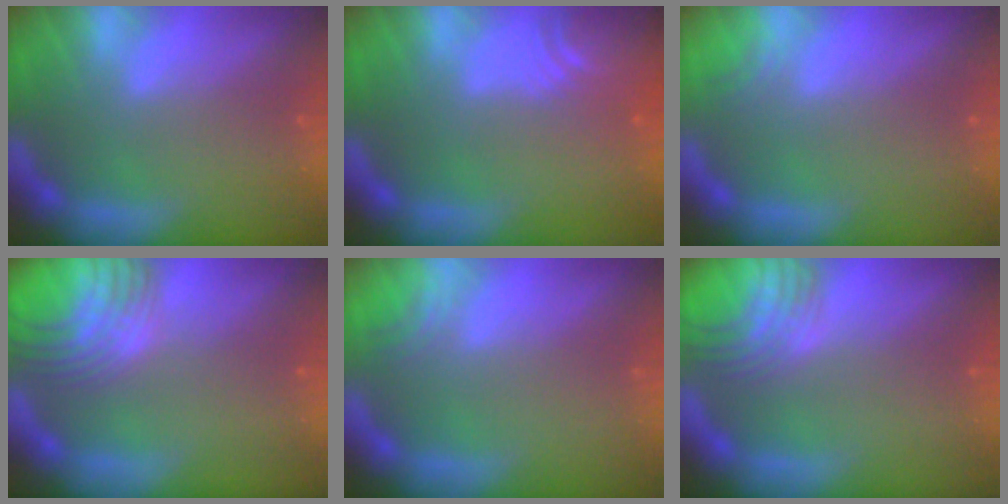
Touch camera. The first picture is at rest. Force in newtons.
{"total": 6.0}
{"total": 0.9}
{"total": 10.1}
{"total": 1.5}
{"total": 7.0}